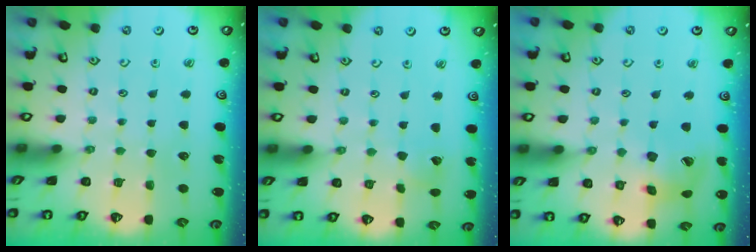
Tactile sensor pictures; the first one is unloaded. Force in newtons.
{"total": 5.4, "press": 5.4, "slide": 0.4}
{"total": 13.8, "press": 13.6, "slide": 2.2}